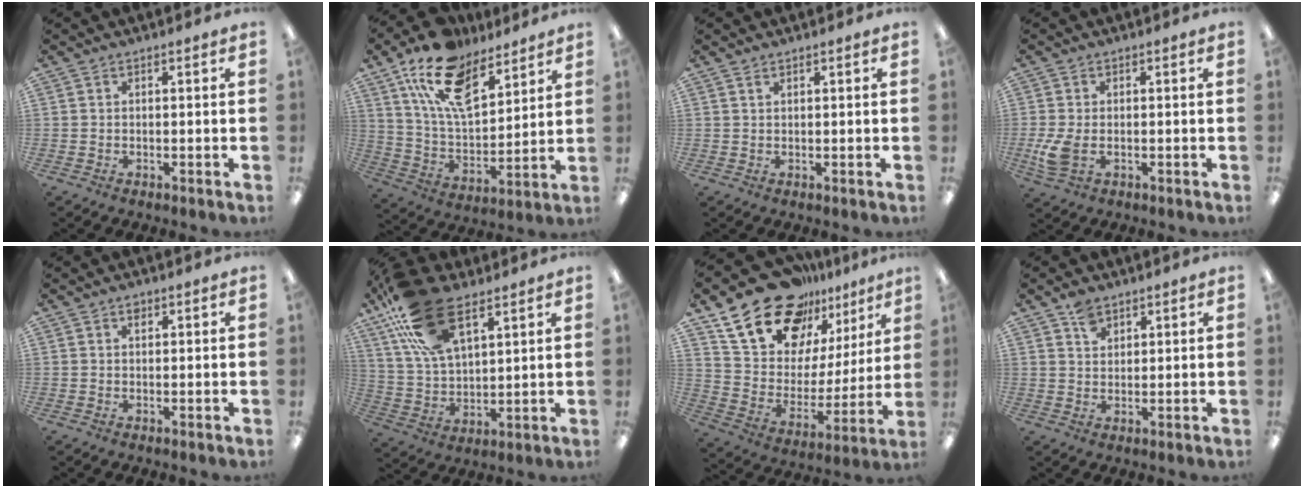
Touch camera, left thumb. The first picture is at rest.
{"total": 17.7, "force": [11.6, 8.6, 10.2], "torque": [-0.195, -0.045, 0.212]}
{"total": 0.9, "force": [0.7, 0.3, 0.4], "torque": [-0.010, 0.001, 0.013]}
{"total": 5.7, "force": [-0.9, 3.5, 4.5], "torque": [-0.097, -0.006, -0.020]}
{"total": 1.0, "force": [0.5, 0.7, 0.6], "torque": [-0.004, 0.000, 0.007]}
{"total": 19.9, "force": [11.4, 10.0, 12.9], "torque": [-0.261, -0.032, 0.206]}
{"total": 22.2, "force": [16.3, 12.2, 8.8], "torque": [-0.164, -0.105, 0.303]}
{"total": 5.1, "force": [3.5, 3.2, 1.9], "torque": [-0.031, -0.007, 0.064]}